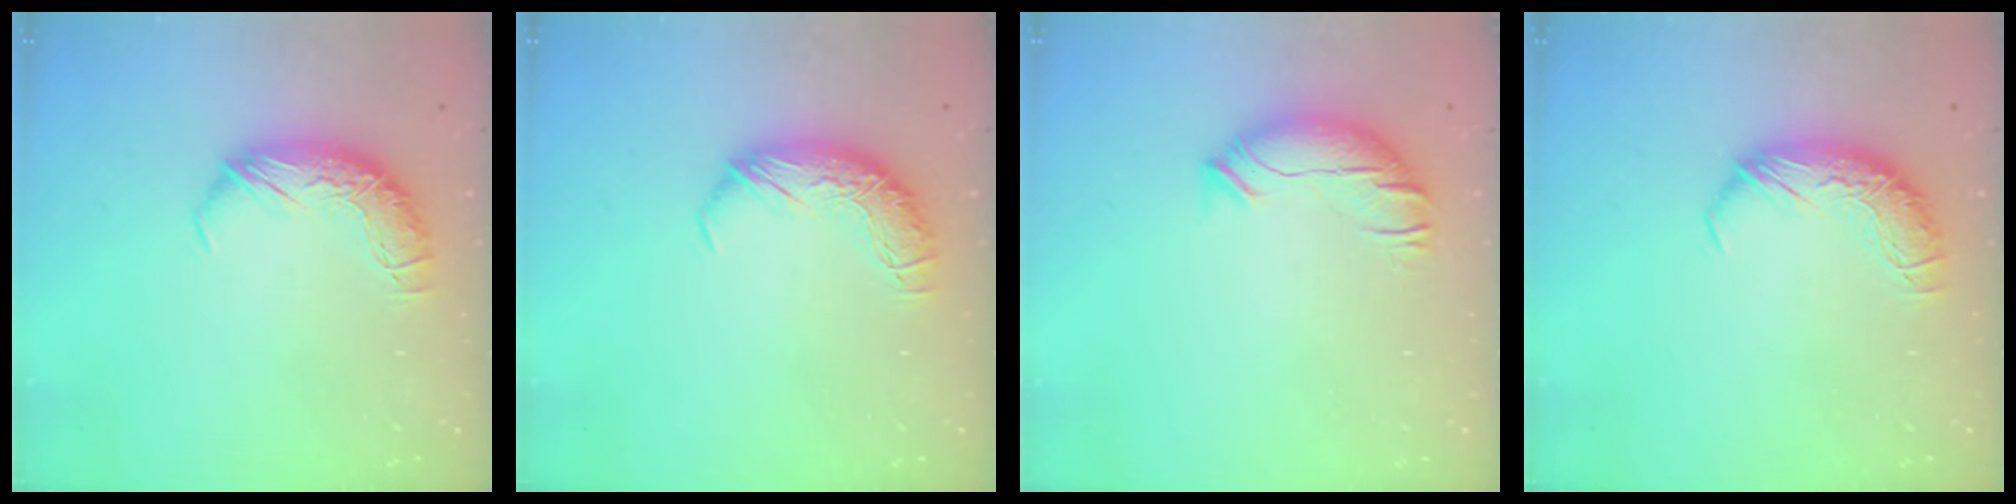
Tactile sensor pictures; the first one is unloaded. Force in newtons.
{"total": 0.0}
{"total": 2.0, "press": 0.6, "slide": 1.9}
{"total": 0.0}